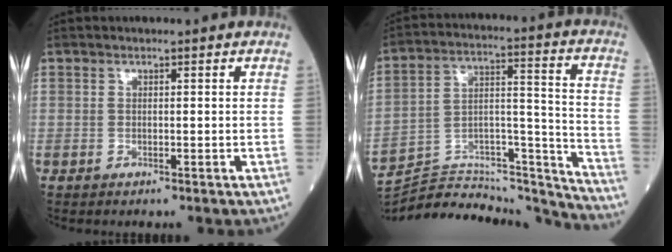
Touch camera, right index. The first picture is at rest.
{"total": 24.7, "force": [-24.1, 2.7, 4.7], "torque": [-0.086, 0.044, -0.365]}